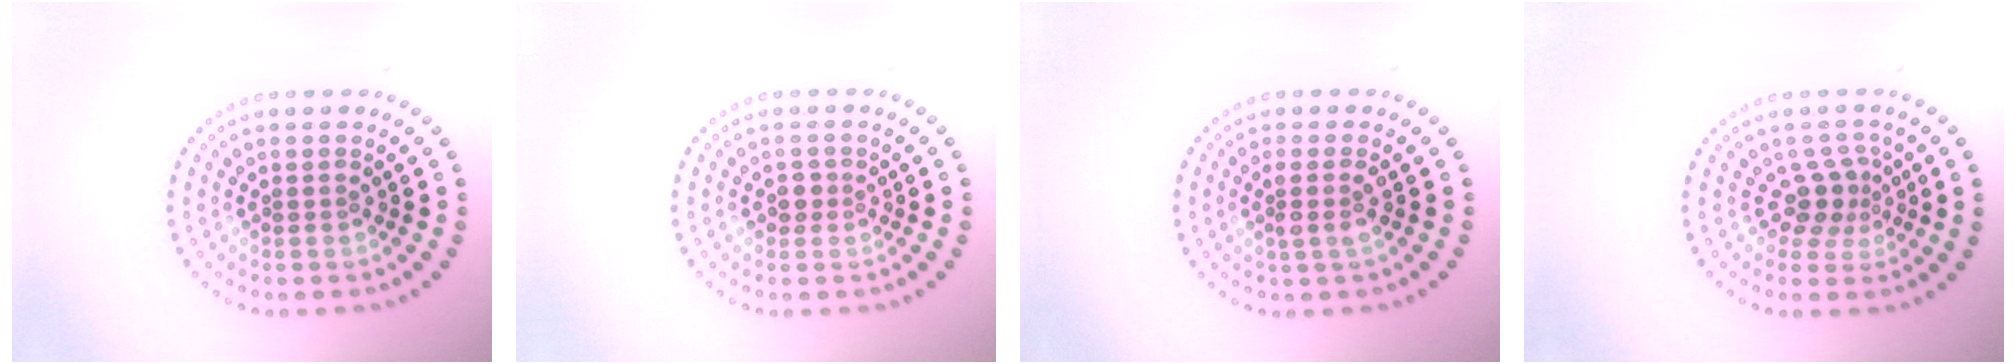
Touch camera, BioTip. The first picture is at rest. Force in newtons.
{"total": 1.2, "press": 1.1, "slide": 0.5}
{"total": 1.6, "press": 1.4, "slide": 0.8}
{"total": 2.6, "press": 1.8, "slide": 1.8}